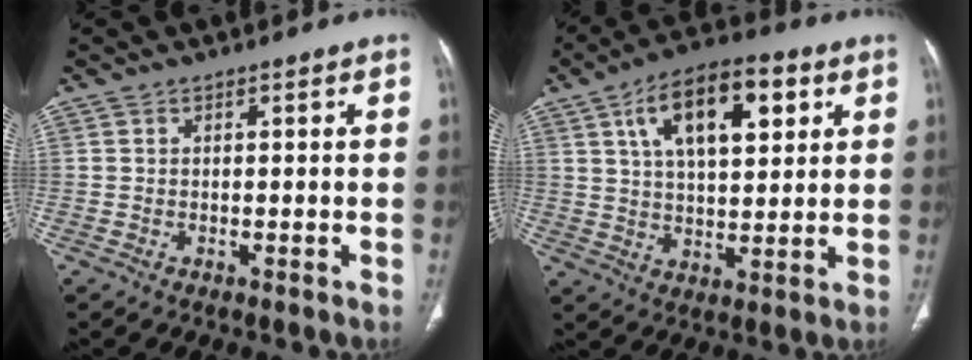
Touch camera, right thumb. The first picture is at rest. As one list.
[{"total": 16.0, "force": [6.3, 7.6, 12.6], "torque": [-0.180, -0.003, 0.101]}]